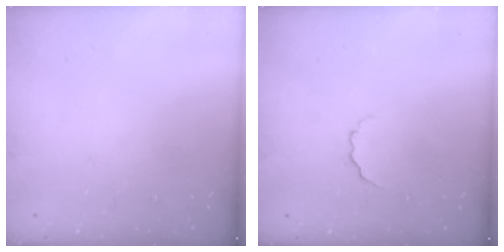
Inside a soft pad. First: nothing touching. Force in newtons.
{"total": 3.3, "press": 3.2, "slide": 0.8}